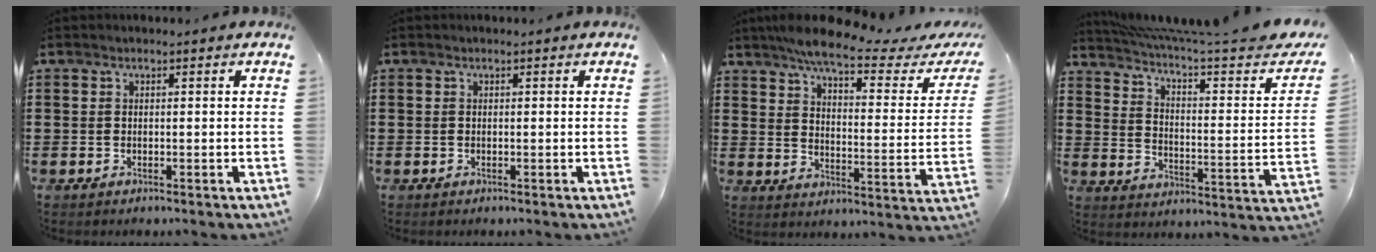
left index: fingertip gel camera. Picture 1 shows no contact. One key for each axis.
{"total": 0.0}
{"total": 7.1, "fx": 5.8, "fy": 0.3, "fz": 4.1, "tx": -0.096, "ty": -0.031, "tz": 0.095}
{"total": 5.0, "fx": 3.9, "fy": 0.2, "fz": 3.2, "tx": -0.074, "ty": -0.037, "tz": 0.058}